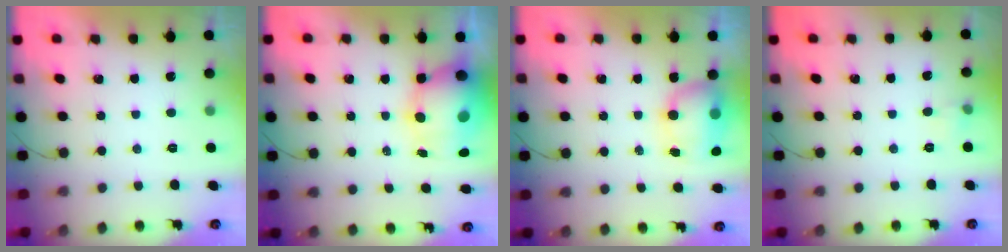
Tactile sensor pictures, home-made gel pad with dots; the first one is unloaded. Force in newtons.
{"total": 13.6, "press": 13.1, "slide": 3.4}
{"total": 7.8, "press": 7.4, "slide": 2.6}
{"total": 3.7, "press": 3.5, "slide": 1.2}